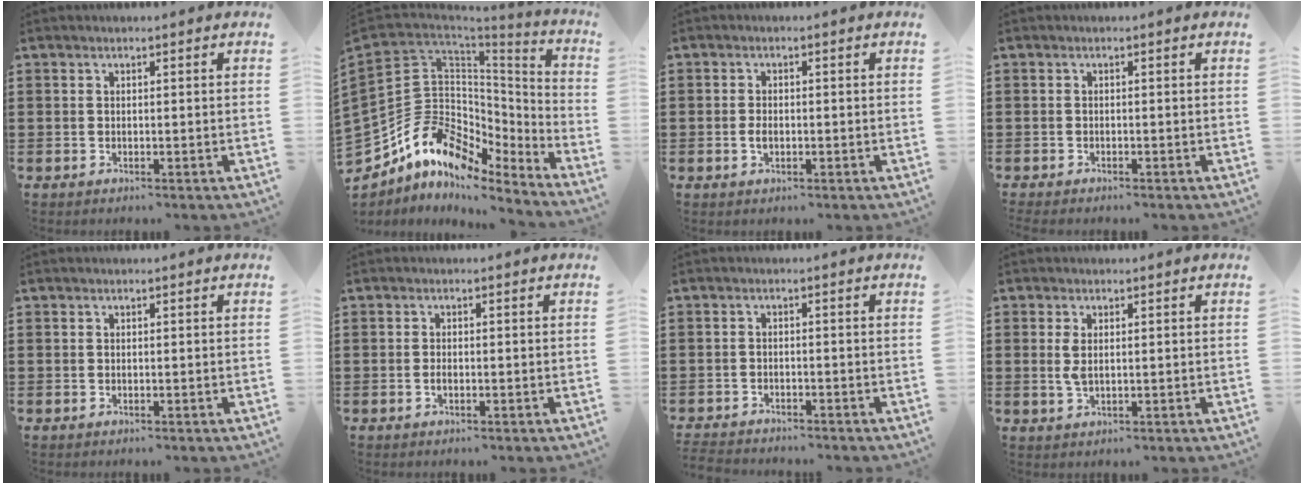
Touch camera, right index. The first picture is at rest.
{"total": 12.4, "force": [-5.4, 9.4, 6.0], "torque": [-0.159, -0.008, -0.100]}
{"total": 1.6, "force": [-0.3, 0.9, 1.3], "torque": [-0.025, 0.001, -0.004]}
{"total": 0.7, "force": [-0.7, 0.0, 0.2], "torque": [-0.005, -0.004, -0.013]}
{"total": 0.0}
{"total": 0.9, "force": [-0.3, 0.4, 0.8], "torque": [-0.015, -0.006, -0.003]}
{"total": 2.0, "force": [-2.0, 0.1, -0.1], "torque": [-0.006, -0.002, -0.043]}
{"total": 2.6, "force": [0.5, 1.0, 2.3], "torque": [-0.057, -0.002, 0.006]}